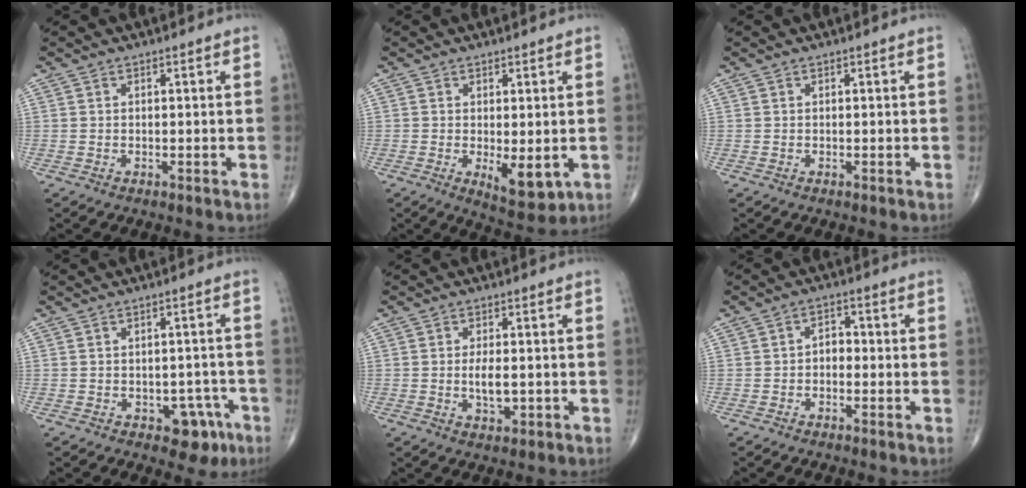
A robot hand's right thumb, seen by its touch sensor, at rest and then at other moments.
{"total": 6.4, "force": [-1.2, 2.7, 5.7], "torque": [-0.076, -0.019, -0.006]}
{"total": 0.0}
{"total": 6.2, "force": [-3.1, 4.0, 3.7], "torque": [-0.016, 0.023, -0.035]}
{"total": 4.3, "force": [-0.5, 2.1, 3.7], "torque": [-0.064, -0.004, -0.008]}
{"total": 3.0, "force": [-0.7, 2.1, 2.0], "torque": [-0.016, 0.015, -0.022]}